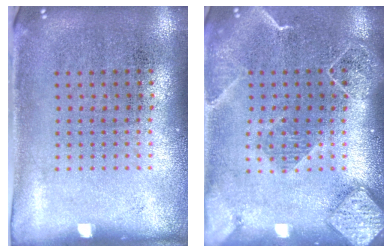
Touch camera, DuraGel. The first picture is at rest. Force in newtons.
{"total": 2.2, "press": 1.9, "slide": 1.1}